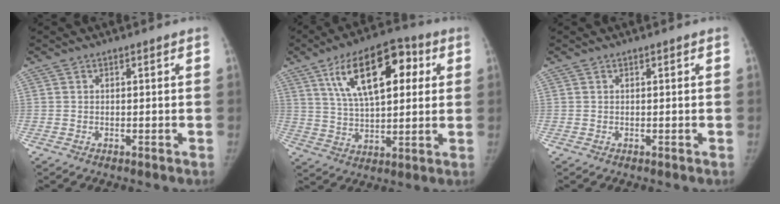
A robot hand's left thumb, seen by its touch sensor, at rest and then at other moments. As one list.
[{"total": 17.2, "force": [6.3, 8.2, 13.8], "torque": [-0.193, 0.002, 0.106]}, {"total": 0.0}]